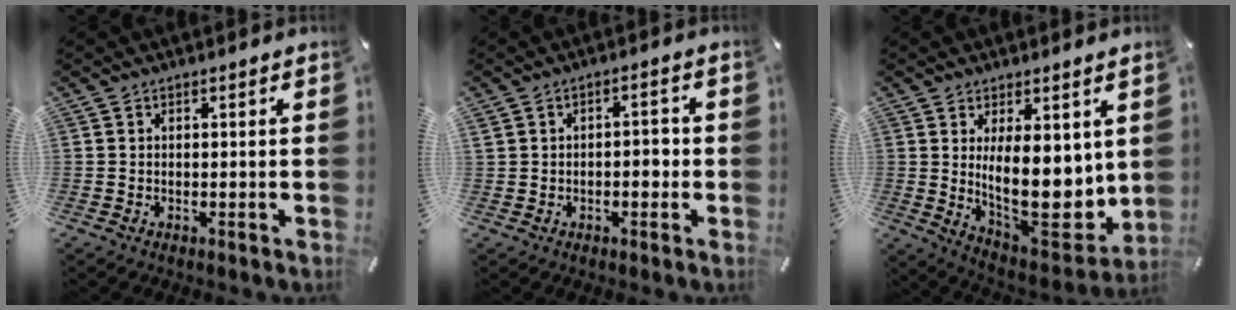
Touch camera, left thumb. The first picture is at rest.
{"total": 3.7, "force": [-0.5, 2.3, 2.9], "torque": [-0.045, 0.007, -0.013]}
{"total": 18.3, "force": [1.9, 8.6, 16.0], "torque": [-0.251, -0.043, 0.043]}